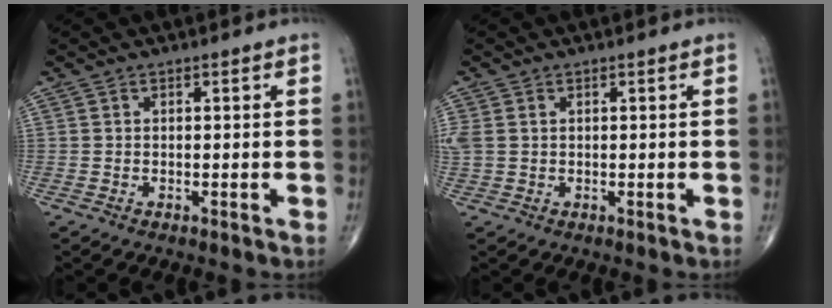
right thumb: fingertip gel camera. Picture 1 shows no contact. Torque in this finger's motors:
{"motor_torque": [-0.27, -0.26, 0.45, 0.29, 0.00]}